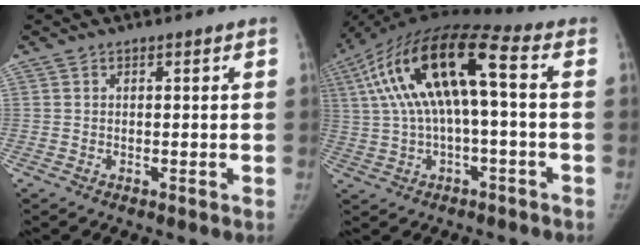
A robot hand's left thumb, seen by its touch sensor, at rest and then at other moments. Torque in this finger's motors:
{"motor_torque": [-0.33, 1.33, 1.98, -0.79, 0.29]}